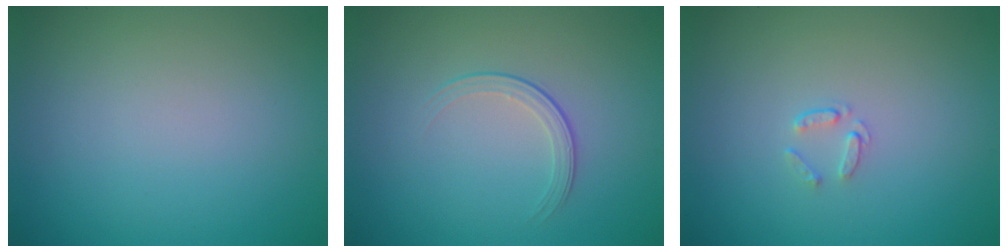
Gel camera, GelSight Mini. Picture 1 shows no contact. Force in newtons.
{"total": 1.7, "press": 0.9, "slide": 1.4}
{"total": 0.7, "press": 0.5, "slide": 0.5}